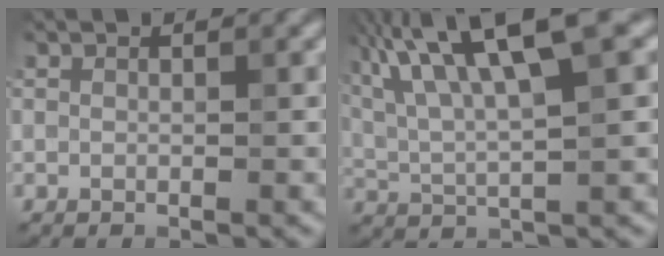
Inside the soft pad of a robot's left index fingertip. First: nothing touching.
{"total": 12.6, "force": [5.7, 3.4, 10.7], "torque": [-0.182, 0.027, 0.092]}